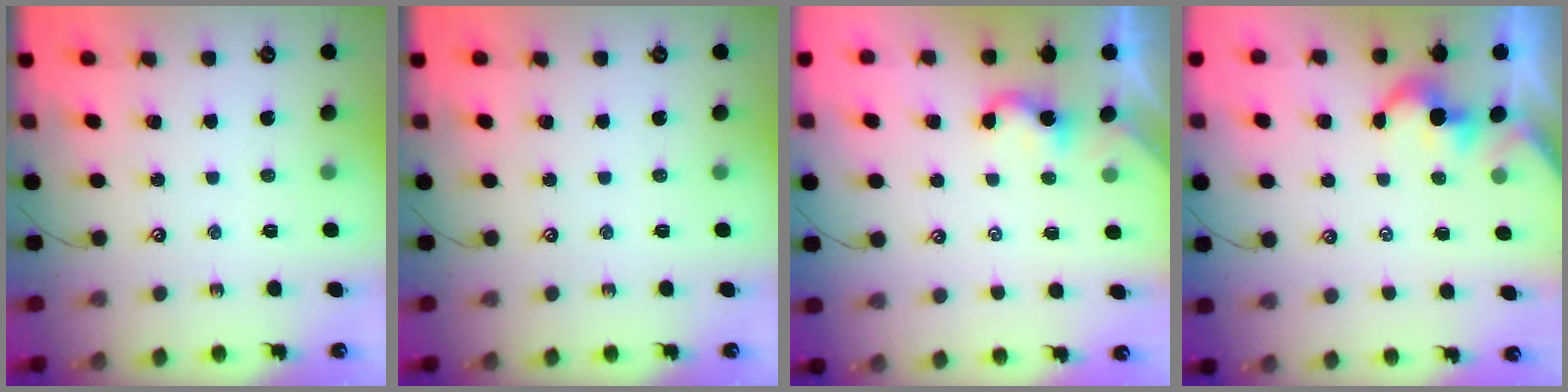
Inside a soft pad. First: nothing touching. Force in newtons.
{"total": 0.0}
{"total": 2.7, "press": 2.7, "slide": 0.2}
{"total": 2.9, "press": 2.9, "slide": 0.2}